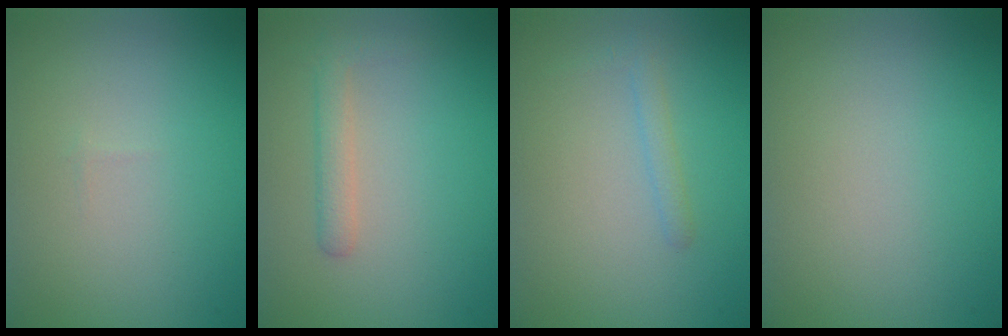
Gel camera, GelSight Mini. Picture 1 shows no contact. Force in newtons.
{"total": 1.8, "press": 1.8, "slide": 0.1}
{"total": 1.1, "press": 1.1, "slide": 0.0}
{"total": 0.0}